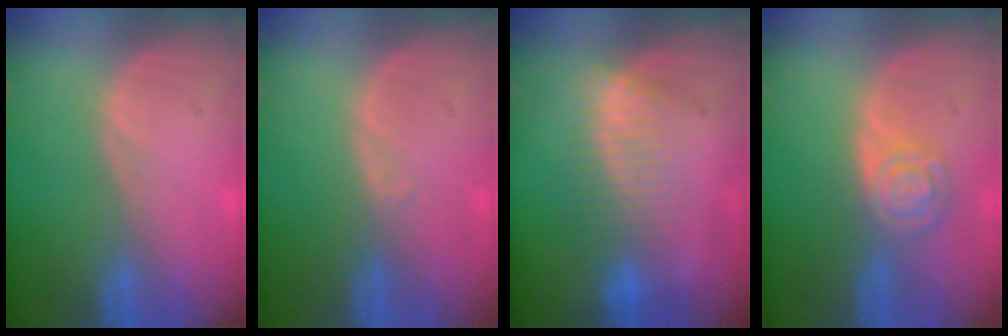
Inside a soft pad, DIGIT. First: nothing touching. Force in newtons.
{"total": 0.6, "press": 0.4, "slide": 0.4}
{"total": 6.7, "press": 6.3, "slide": 2.1}
{"total": 5.2, "press": 4.6, "slide": 2.5}